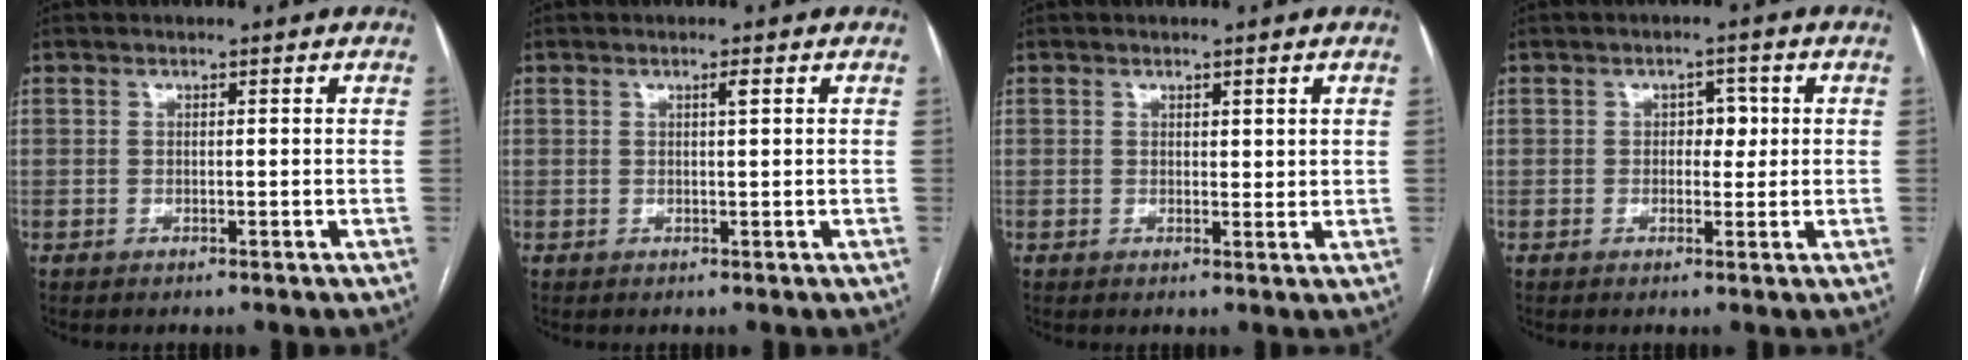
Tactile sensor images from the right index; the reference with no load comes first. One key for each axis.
{"total": 0.8, "fx": 0.5, "fy": -0.3, "fz": 0.7, "tx": -0.012, "ty": -0.001, "tz": 0.008}
{"total": 1.4, "fx": 0.9, "fy": 0.5, "fz": 1.0, "tx": -0.013, "ty": -0.005, "tz": 0.015}
{"total": 2.5, "fx": 0.4, "fy": 1.6, "fz": 1.9, "tx": -0.022, "ty": 0.010, "tz": 0.006}